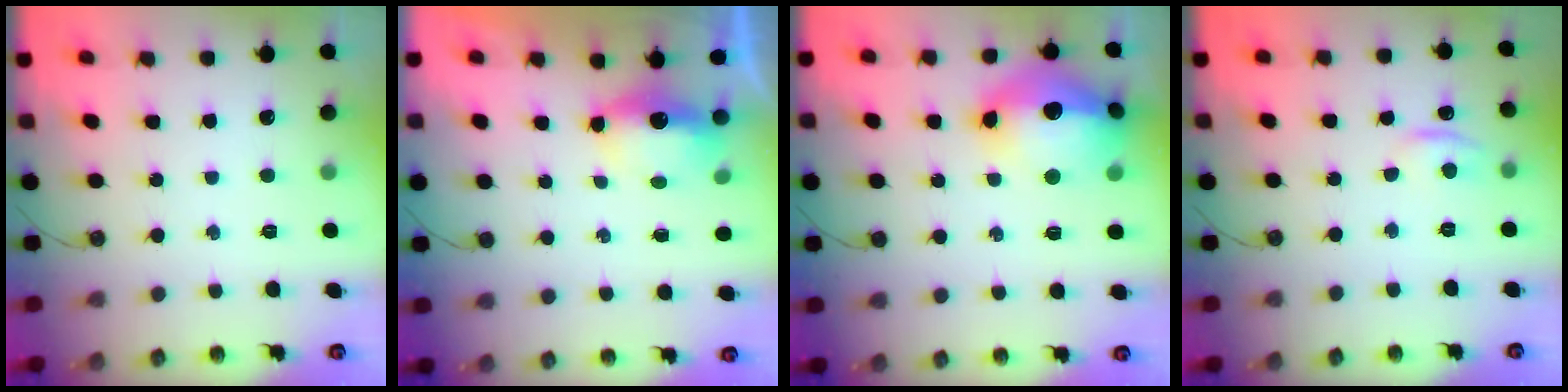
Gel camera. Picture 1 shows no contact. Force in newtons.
{"total": 5.8, "press": 5.7, "slide": 1.2}
{"total": 19.2, "press": 19.1, "slide": 1.9}
{"total": 4.4, "press": 4.4, "slide": 0.6}